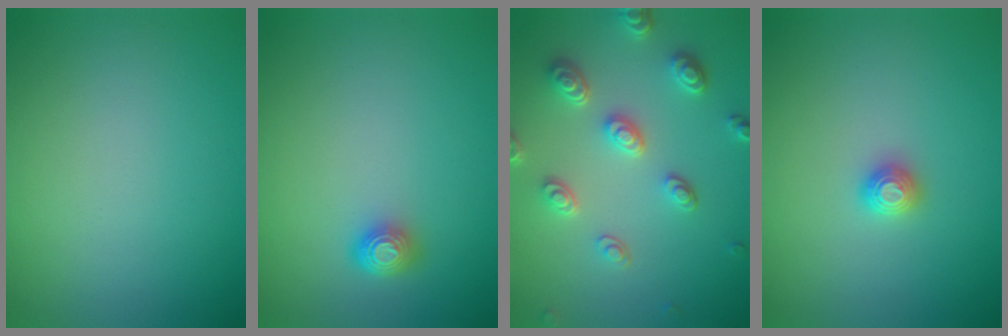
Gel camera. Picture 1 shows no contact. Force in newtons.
{"total": 1.6, "press": 1.2, "slide": 1.0}
{"total": 4.6, "press": 3.7, "slide": 2.8}
{"total": 0.9, "press": 0.9, "slide": 0.0}